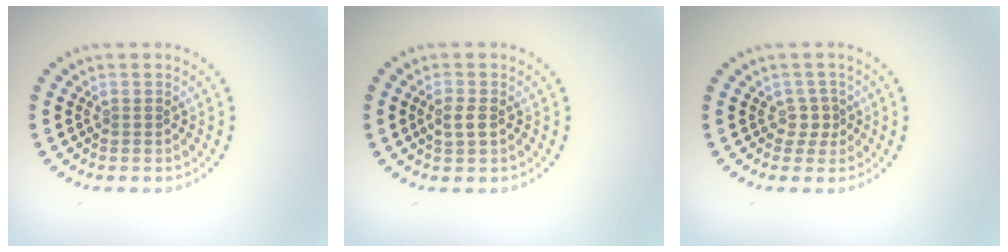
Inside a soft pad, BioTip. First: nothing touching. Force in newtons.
{"total": 1.6, "press": 1.5, "slide": 0.4}
{"total": 1.4, "press": 0.9, "slide": 1.0}